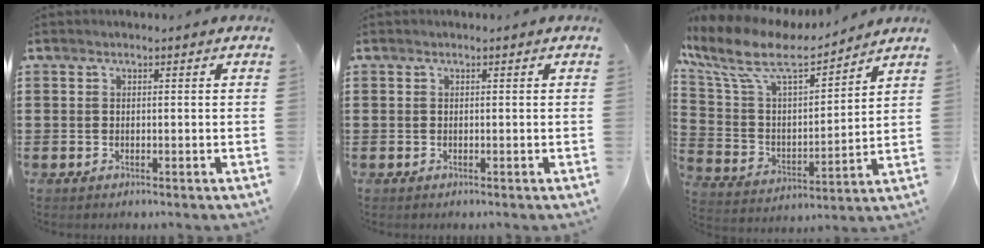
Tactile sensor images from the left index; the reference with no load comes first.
{"total": 0.0}
{"total": 11.0, "force": [8.4, 3.4, 6.3], "torque": [-0.155, -0.041, 0.145]}